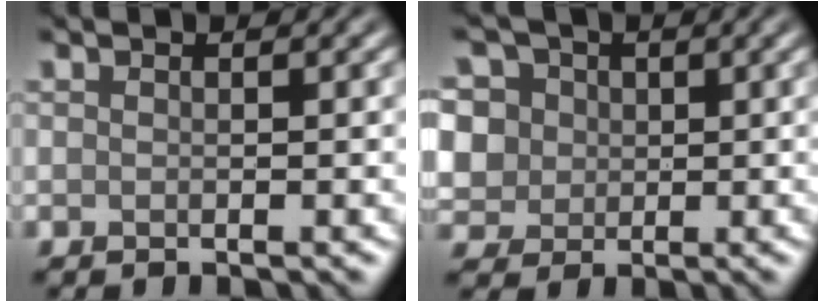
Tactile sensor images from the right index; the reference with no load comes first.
{"total": 10.3, "force": [4.0, 8.1, 5.0], "torque": [-0.105, 0.031, 0.045]}